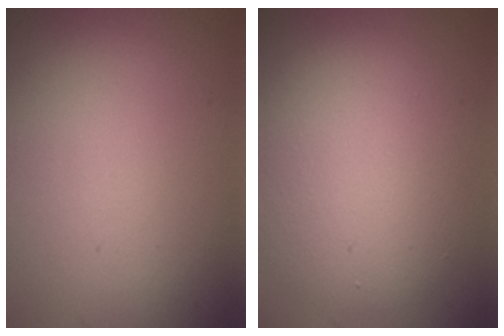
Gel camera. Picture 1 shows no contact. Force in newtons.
{"total": 6.3, "press": 6.3, "slide": 0.4}